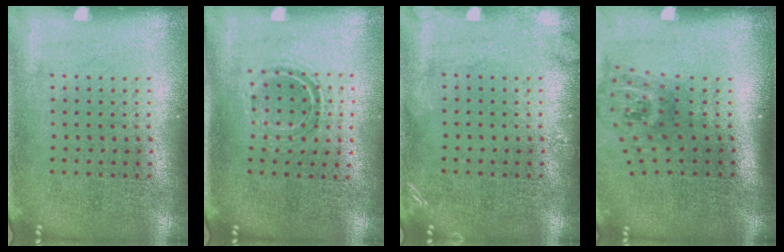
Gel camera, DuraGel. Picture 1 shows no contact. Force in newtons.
{"total": 1.0, "press": 0.9, "slide": 0.3}
{"total": 1.5, "press": 1.5, "slide": 0.2}
{"total": 1.9, "press": 1.4, "slide": 1.4}